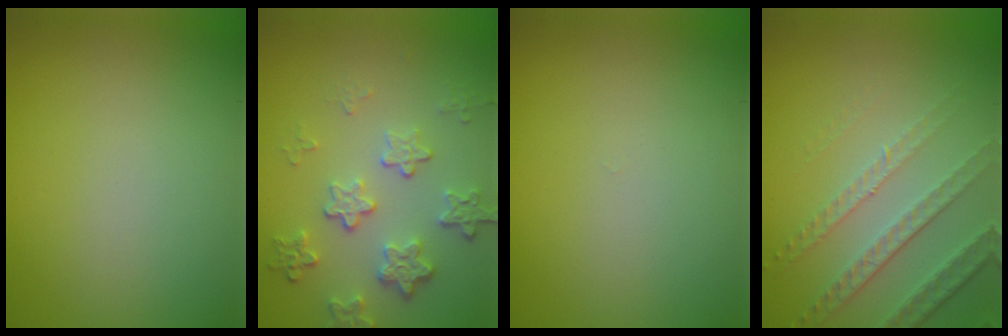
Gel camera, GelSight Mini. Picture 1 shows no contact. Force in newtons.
{"total": 4.1, "press": 3.1, "slide": 2.6}
{"total": 0.0}
{"total": 4.8, "press": 3.4, "slide": 3.3}